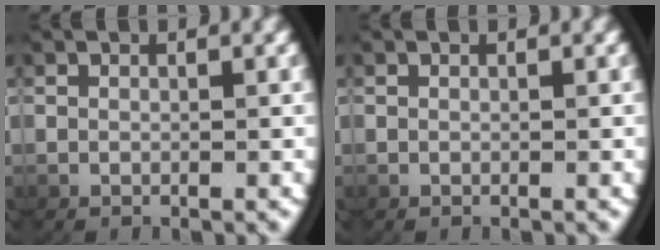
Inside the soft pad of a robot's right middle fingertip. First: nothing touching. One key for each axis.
{"total": 0.0}